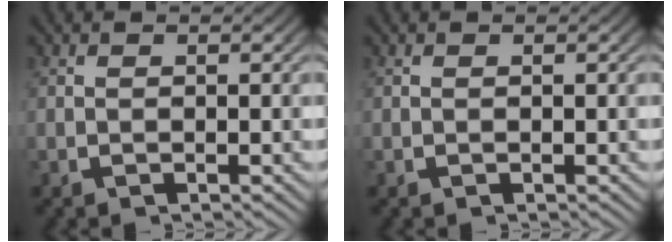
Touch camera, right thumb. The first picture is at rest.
{"total": 0.0}